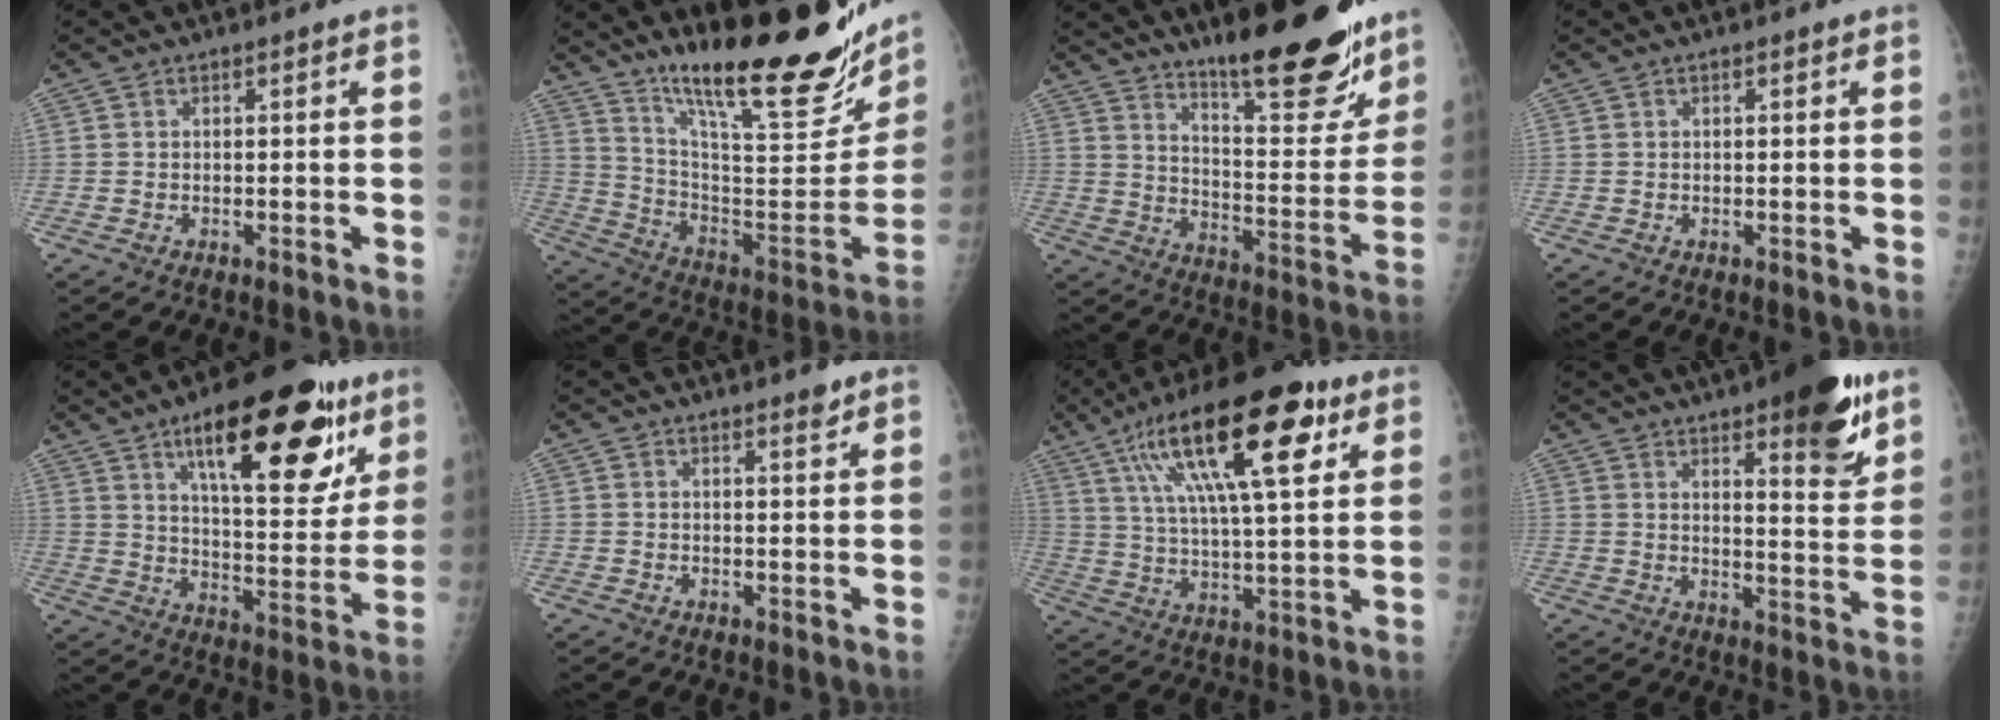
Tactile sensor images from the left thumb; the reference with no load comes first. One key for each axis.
{"total": 30.5, "fx": 21.3, "fy": 6.5, "fz": 20.8, "tx": -0.287, "ty": -0.109, "tz": 0.330}
{"total": 21.9, "fx": 16.1, "fy": 5.3, "fz": 13.8, "tx": -0.157, "ty": -0.111, "tz": 0.243}
{"total": 0.6, "fx": 0.2, "fy": 0.2, "fz": 0.5, "tx": -0.007, "ty": 0.001, "tz": 0.003}
{"total": 26.1, "fx": 13.8, "fy": 9.6, "fz": 20.0, "tx": -0.248, "ty": -0.041, "tz": 0.210}
{"total": 2.2, "fx": 1.8, "fy": 0.4, "fz": 1.2, "tx": -0.012, "ty": -0.013, "tz": 0.025}
{"total": 23.1, "fx": 11.0, "fy": 7.2, "fz": 19.1, "tx": -0.308, "ty": -0.013, "tz": 0.178}
{"total": 16.0, "fx": 9.8, "fy": 4.5, "fz": 11.9, "tx": -0.130, "ty": -0.055, "tz": 0.139}